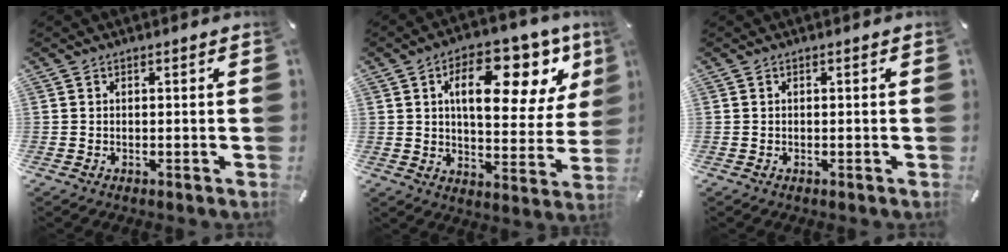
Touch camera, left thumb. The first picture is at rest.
{"total": 18.0, "force": [7.8, 9.3, 13.3], "torque": [-0.190, -0.036, 0.125]}
{"total": 0.0}